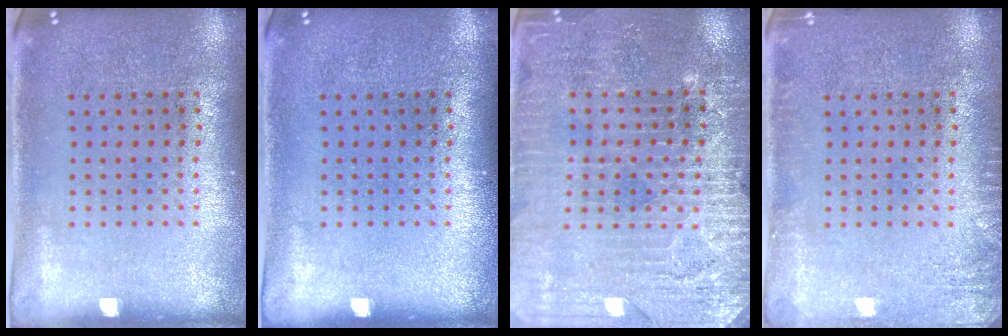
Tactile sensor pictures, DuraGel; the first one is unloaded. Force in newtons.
{"total": 0.0}
{"total": 3.2, "press": 3.1, "slide": 0.7}
{"total": 1.6, "press": 1.6, "slide": 0.2}